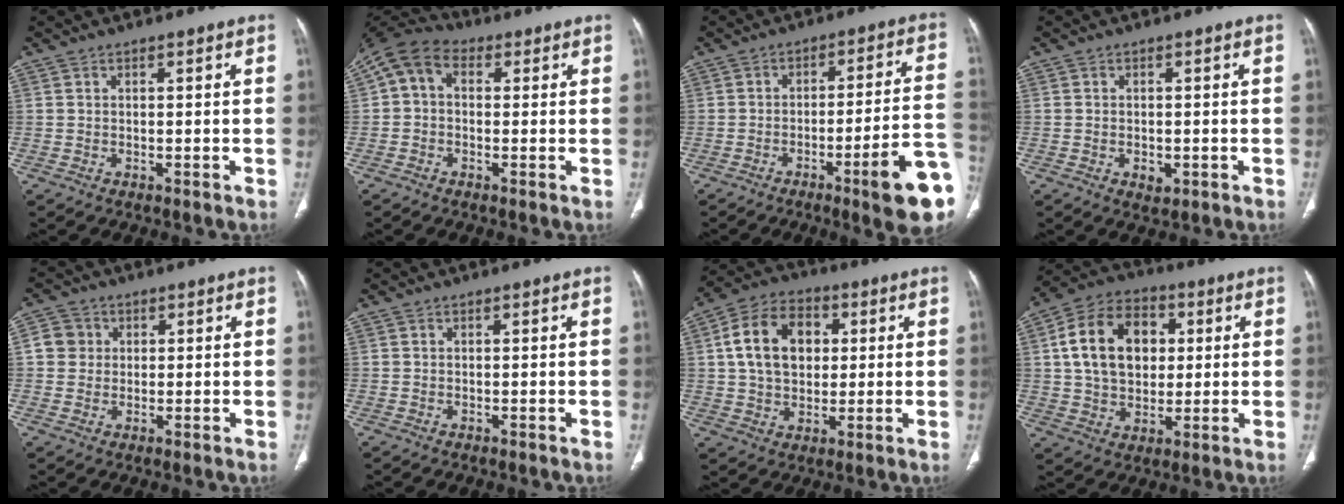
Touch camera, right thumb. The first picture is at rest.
{"total": 8.5, "force": [1.2, 6.2, 5.6], "torque": [-0.100, 0.029, 0.007]}
{"total": 15.4, "force": [-6.6, 1.8, 13.8], "torque": [-0.141, 0.032, -0.088]}
{"total": 2.4, "force": [-0.8, 1.5, 1.6], "torque": [-0.018, 0.001, -0.005]}
{"total": 4.3, "force": [0.8, 4.1, 1.1], "torque": [-0.001, 0.005, 0.011]}
{"total": 0.0}
{"total": 14.1, "force": [2.8, 10.2, 9.4], "torque": [-0.136, 0.010, 0.046]}
{"total": 16.4, "force": [3.2, 11.9, 10.8], "torque": [-0.159, 0.012, 0.055]}